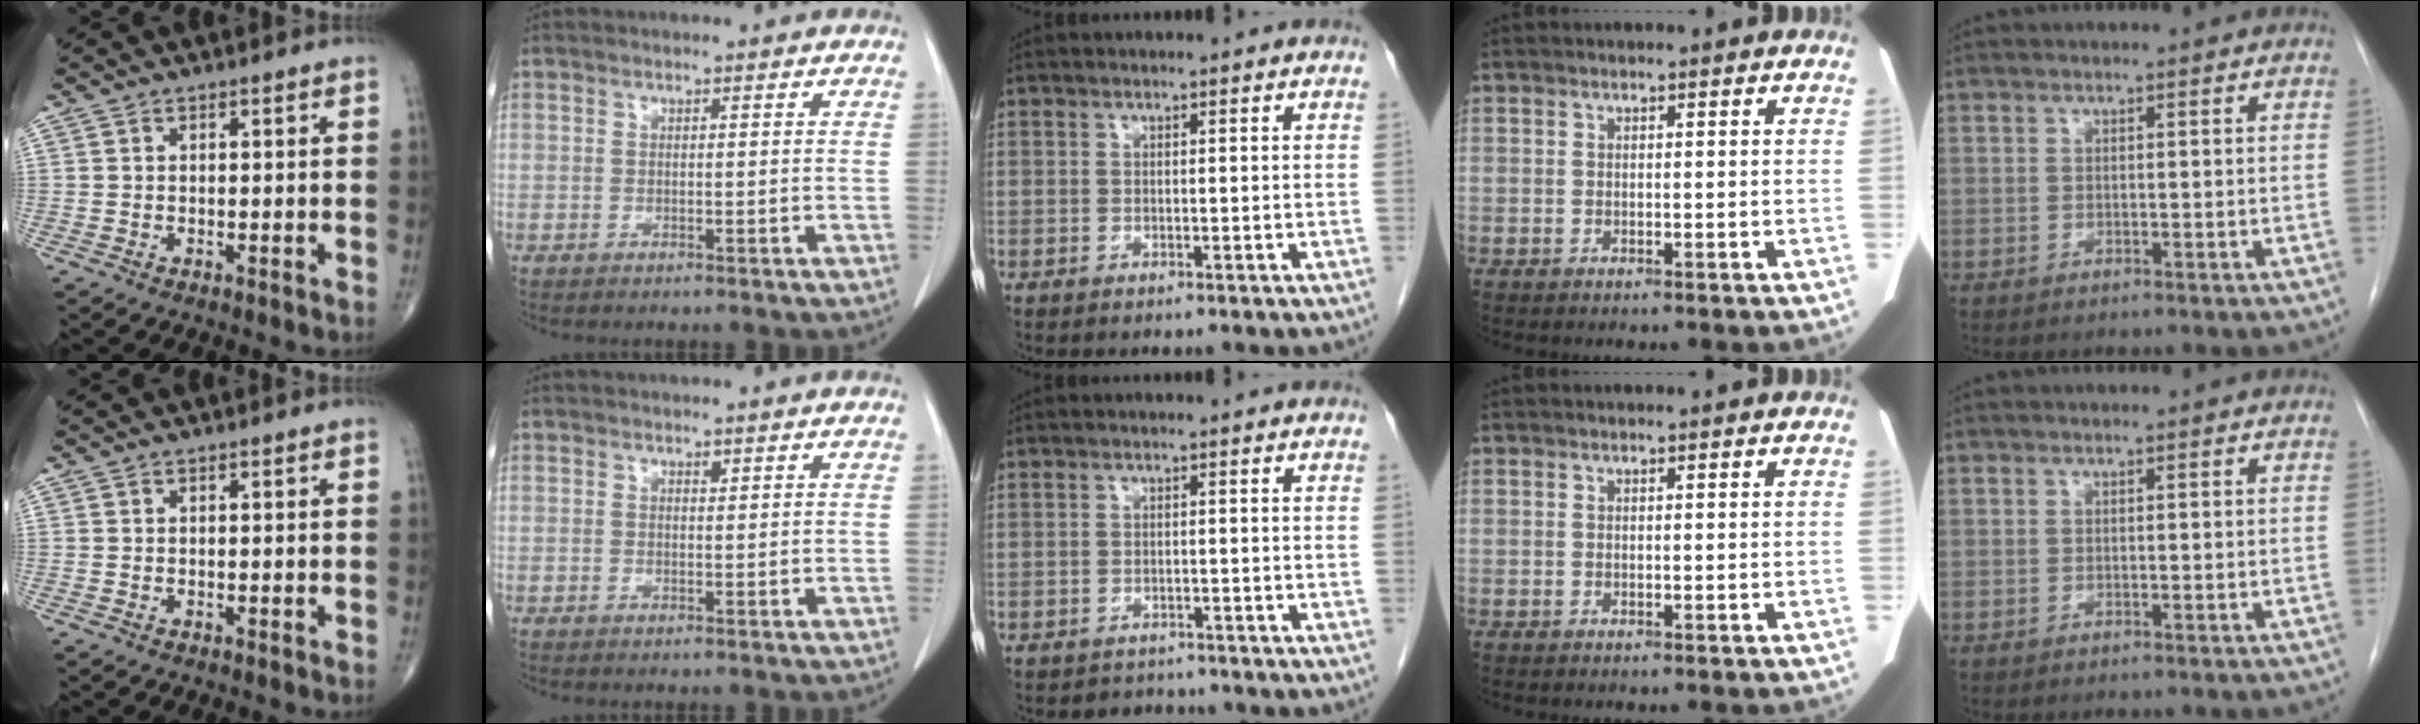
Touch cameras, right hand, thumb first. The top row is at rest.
{"index": {"total": 0.5, "force": [0.4, 0.2, 0.3], "torque": [-0.004, -0.003, 0.004]}, "middle": {"total": 2.2, "force": [-1.9, 0.9, -0.6], "torque": [0.004, 0.000, -0.030]}}